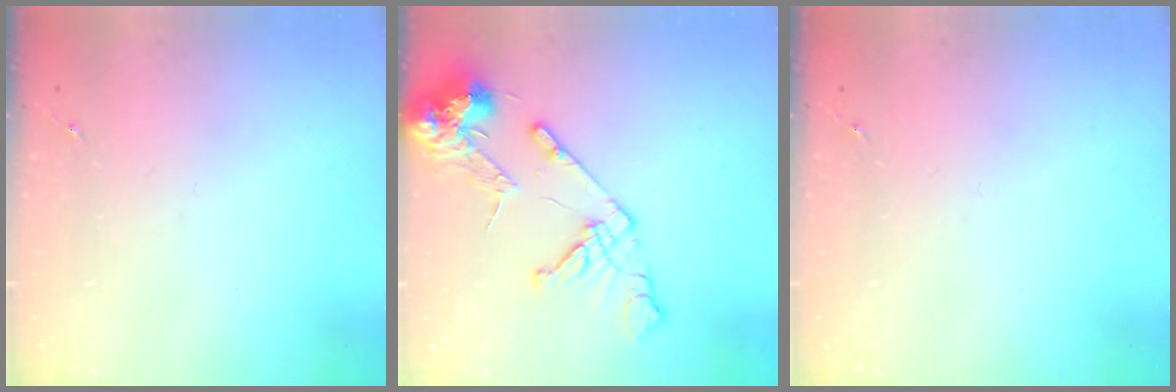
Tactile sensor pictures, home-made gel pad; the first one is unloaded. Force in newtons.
{"total": 15.3, "press": 15.2, "slide": 2.0}
{"total": 0.0}